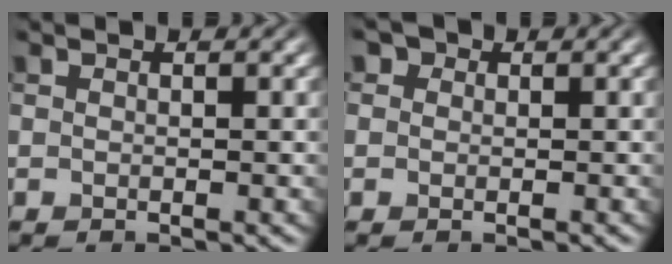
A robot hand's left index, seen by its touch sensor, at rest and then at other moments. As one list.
[{"total": 2.2, "force": [1.1, 1.7, 0.8], "torque": [-0.003, 0.006, -0.008]}]